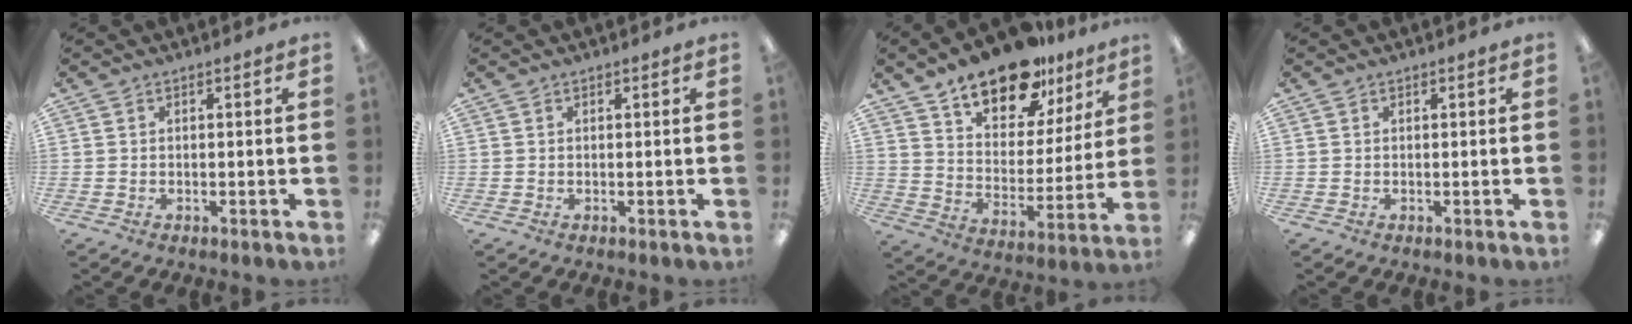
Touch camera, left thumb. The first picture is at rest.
{"total": 0.0}
{"total": 17.9, "force": [13.8, 8.1, 8.0], "torque": [-0.127, -0.091, 0.241]}
{"total": 0.0}